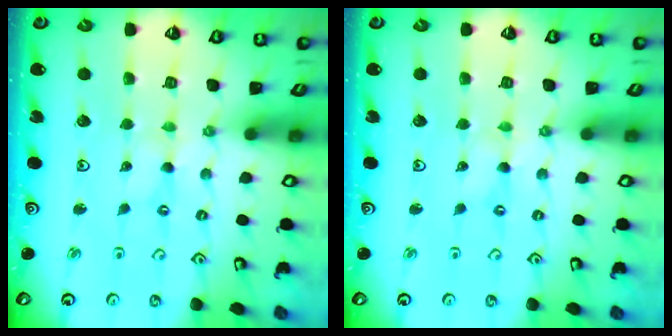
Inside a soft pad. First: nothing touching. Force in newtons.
{"total": 0.0}